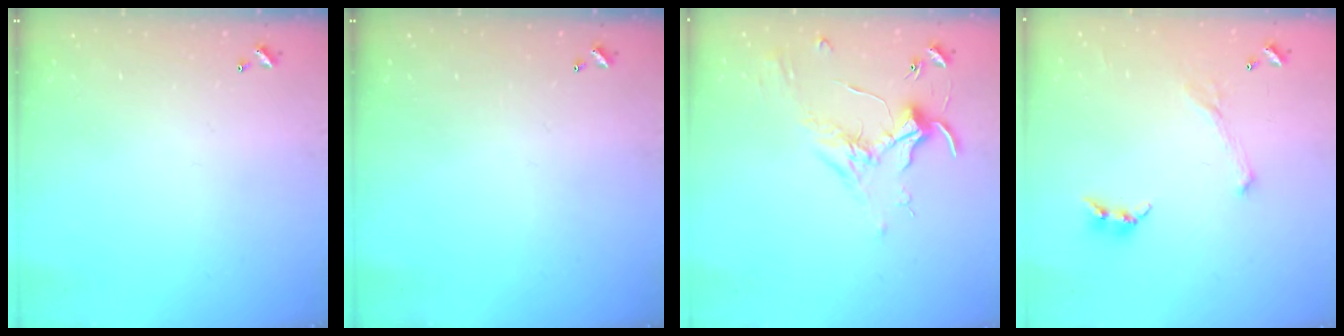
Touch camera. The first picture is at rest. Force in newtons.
{"total": 0.0}
{"total": 1.8, "press": 1.7, "slide": 0.4}
{"total": 2.7, "press": 2.6, "slide": 0.7}